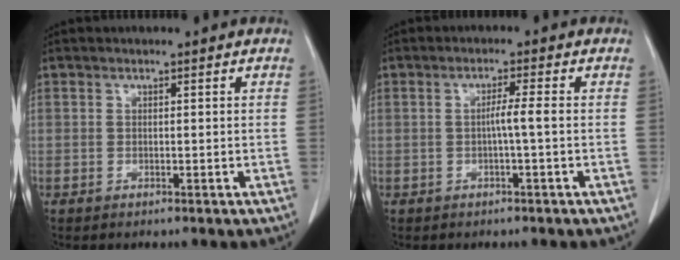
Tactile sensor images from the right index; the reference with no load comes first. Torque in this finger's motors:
{"motor_torque": [0.32, -0.27, 0.10, 0.05]}